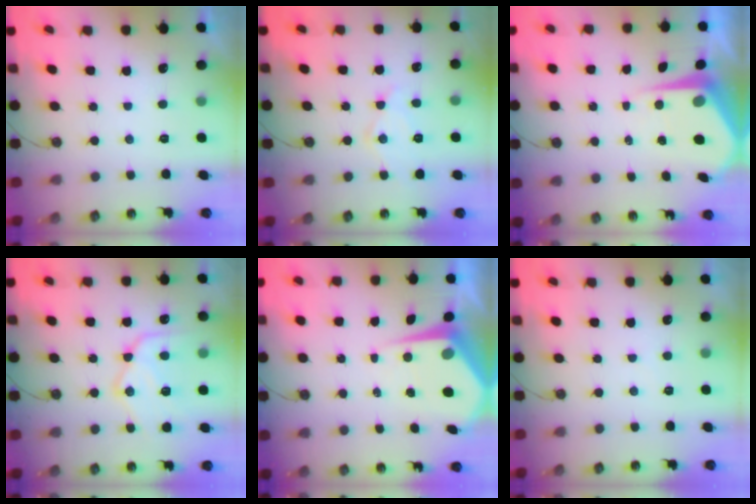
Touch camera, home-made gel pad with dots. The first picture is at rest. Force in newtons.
{"total": 10.8, "press": 10.7, "slide": 0.9}
{"total": 7.2, "press": 7.2, "slide": 0.8}
{"total": 14.5, "press": 14.5, "slide": 0.7}
{"total": 7.1, "press": 7.1, "slide": 0.7}
{"total": 2.6, "press": 2.6, "slide": 0.4}